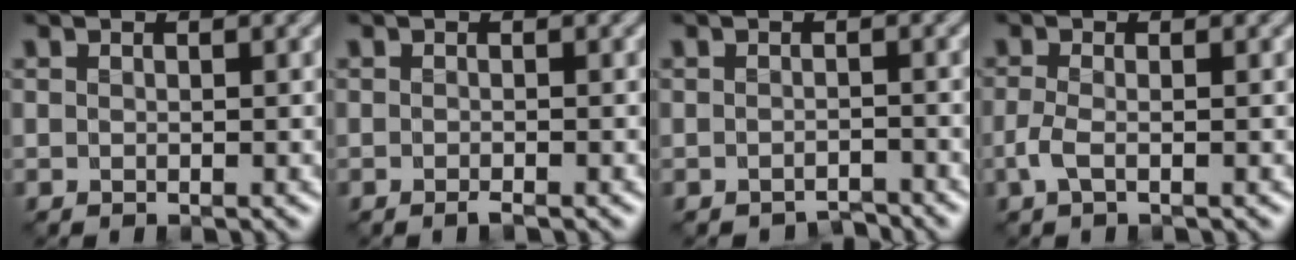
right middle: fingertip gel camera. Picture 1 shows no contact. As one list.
[{"total": 0.9, "force": [-0.8, 0.0, 0.4], "torque": [-0.010, -0.002, -0.018]}, {"total": 2.0, "force": [-2.0, 0.1, 0.0], "torque": [0.005, -0.005, -0.034]}, {"total": 1.8, "force": [-0.9, 0.5, 1.4], "torque": [-0.036, -0.005, -0.023]}]